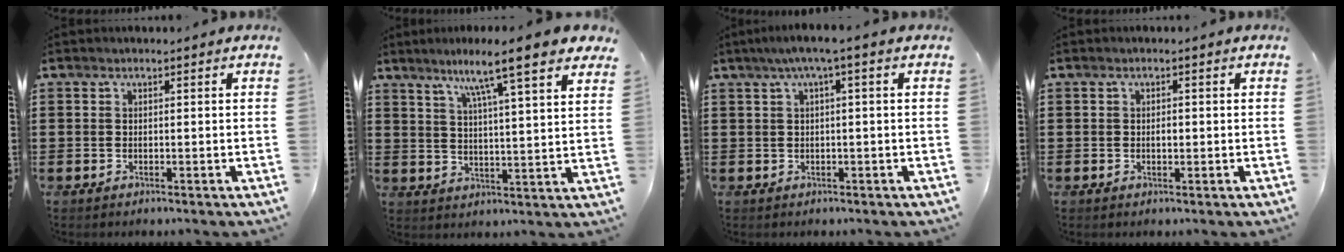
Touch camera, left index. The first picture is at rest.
{"total": 8.5, "force": [6.5, -0.4, 5.4], "torque": [-0.111, -0.031, 0.101]}
{"total": 2.5, "force": [0.1, -0.1, 2.5], "torque": [-0.044, -0.001, -0.001]}
{"total": 1.1, "force": [0.0, 0.5, 1.0], "torque": [-0.020, 0.002, -0.001]}